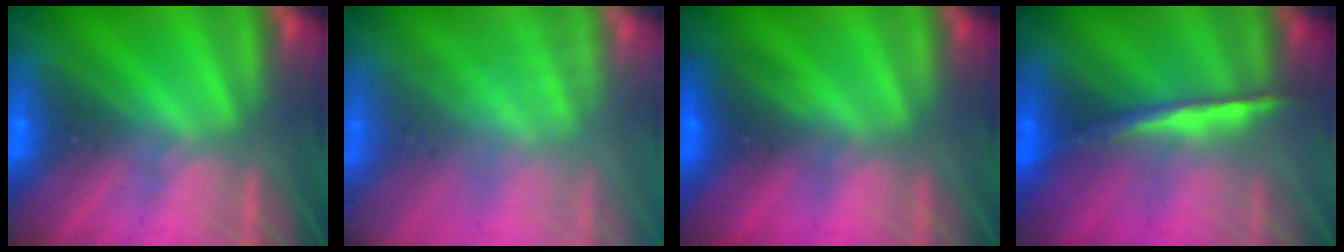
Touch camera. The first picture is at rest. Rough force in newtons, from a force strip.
{"total": 2.8}
{"total": 2.5}
{"total": 1.5}